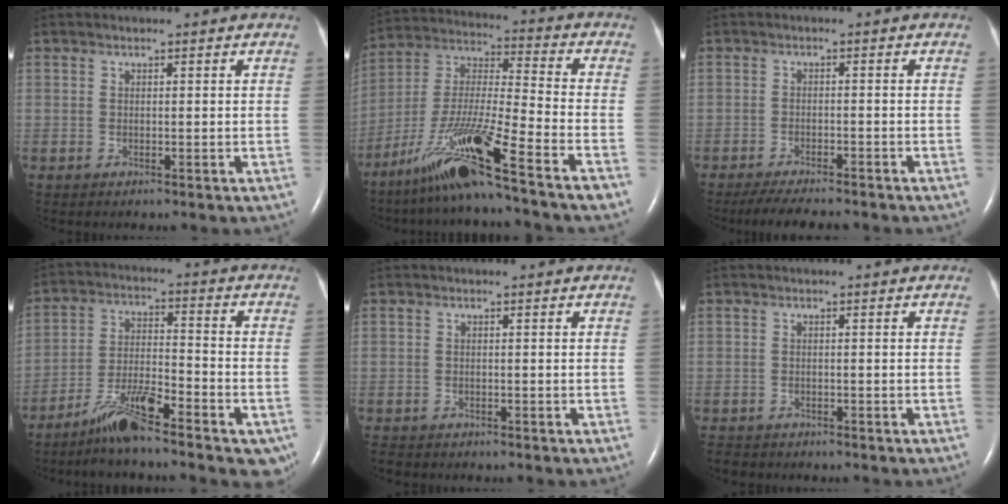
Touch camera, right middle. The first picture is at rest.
{"total": 16.5, "force": [-10.9, -0.9, 12.4], "torque": [-0.262, -0.031, -0.201]}
{"total": 7.5, "force": [-6.6, 1.2, 3.5], "torque": [-0.051, -0.015, -0.102]}
{"total": 11.7, "force": [-8.2, 2.2, 8.0], "torque": [-0.123, 0.000, -0.140]}
{"total": 1.3, "force": [-1.2, 0.4, 0.1], "torque": [-0.006, -0.004, -0.018]}
{"total": 2.0, "force": [-1.8, 0.7, 0.0], "torque": [-0.004, -0.005, -0.029]}